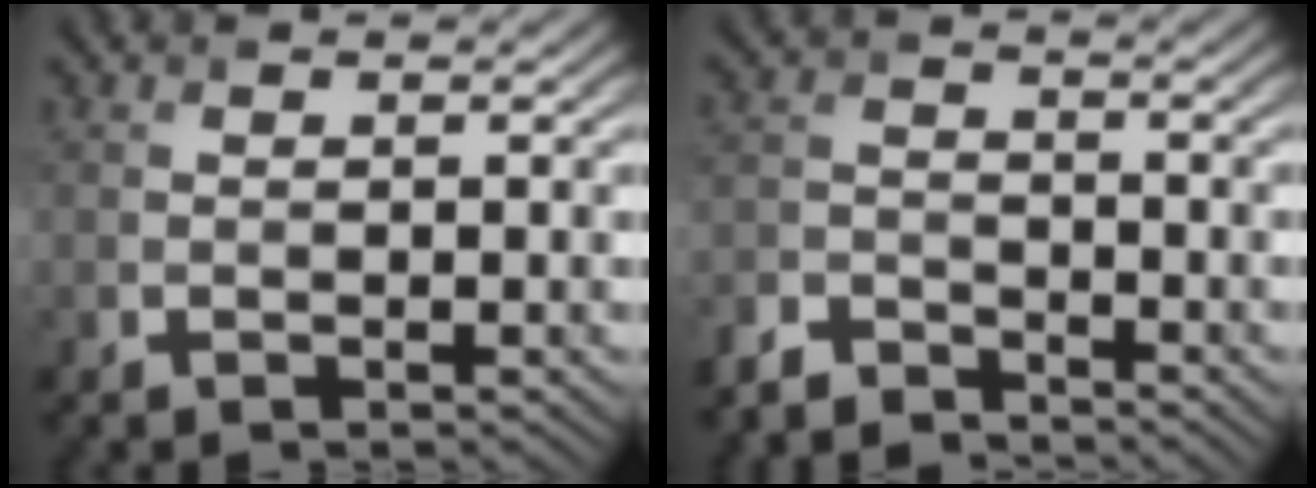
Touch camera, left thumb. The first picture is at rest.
{"total": 4.7, "force": [-4.4, 1.4, 1.0], "torque": [-0.020, -0.006, -0.101]}